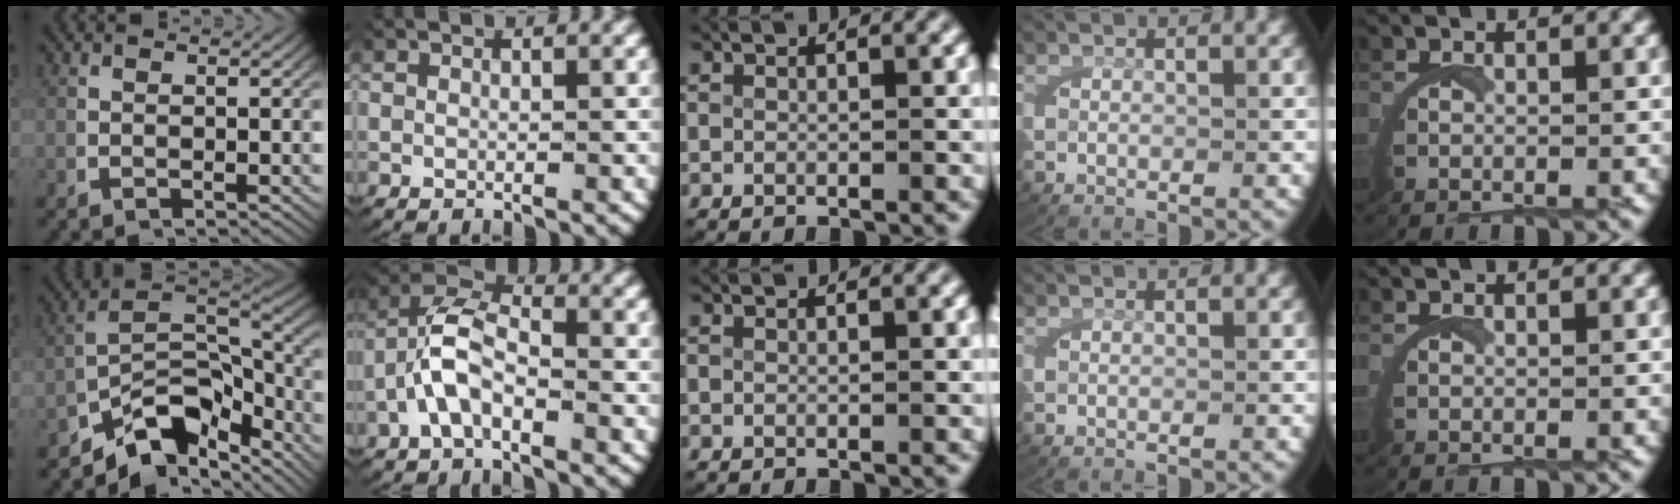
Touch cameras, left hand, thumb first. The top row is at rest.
{"thumb": {"total": 10.5, "force": [-4.4, 6.0, 7.4], "torque": [-0.129, -0.037, -0.057]}, "index": {"total": 5.2, "force": [-0.1, 3.7, 3.7], "torque": [-0.073, -0.001, -0.016]}}